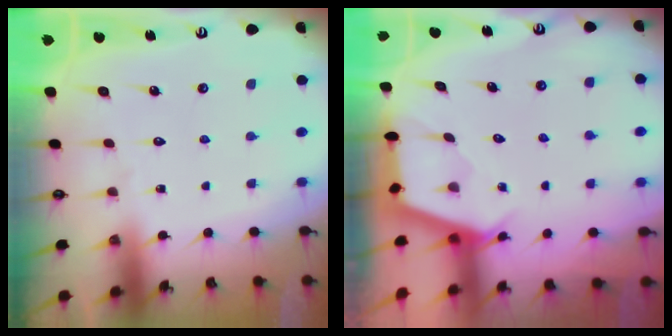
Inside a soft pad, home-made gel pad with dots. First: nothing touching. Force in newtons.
{"total": 2.7, "press": 2.7, "slide": 0.3}